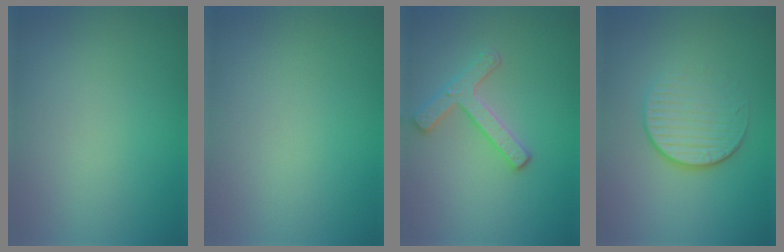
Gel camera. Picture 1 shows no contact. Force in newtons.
{"total": 0.0}
{"total": 2.8, "press": 2.7, "slide": 0.9}
{"total": 4.0, "press": 2.6, "slide": 3.1}